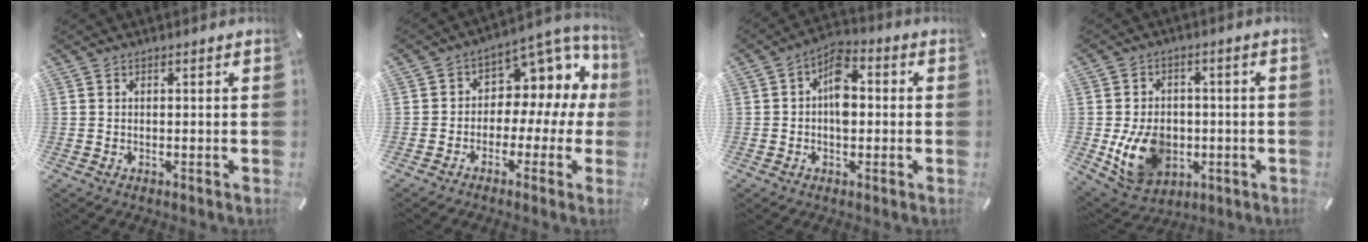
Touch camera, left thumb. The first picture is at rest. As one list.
[{"total": 9.5, "force": [1.8, 7.7, 5.2], "torque": [-0.071, -0.025, 0.033]}, {"total": 7.2, "force": [-0.5, 4.5, 5.6], "torque": [-0.083, 0.008, -0.013]}, {"total": 12.9, "force": [-2.6, 10.1, 7.5], "torque": [-0.154, 0.006, -0.043]}]